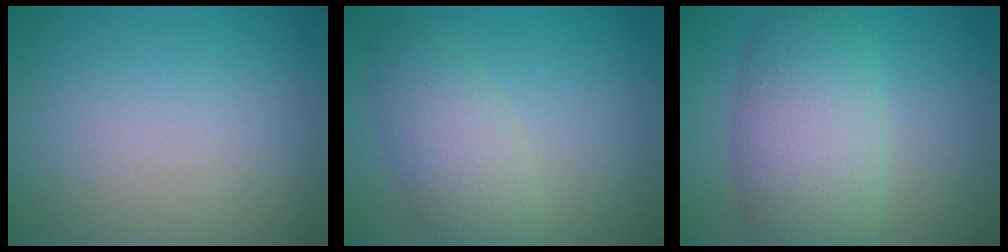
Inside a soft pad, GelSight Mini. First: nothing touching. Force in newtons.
{"total": 4.1, "press": 4.1, "slide": 0.2}
{"total": 6.8, "press": 6.8, "slide": 0.5}